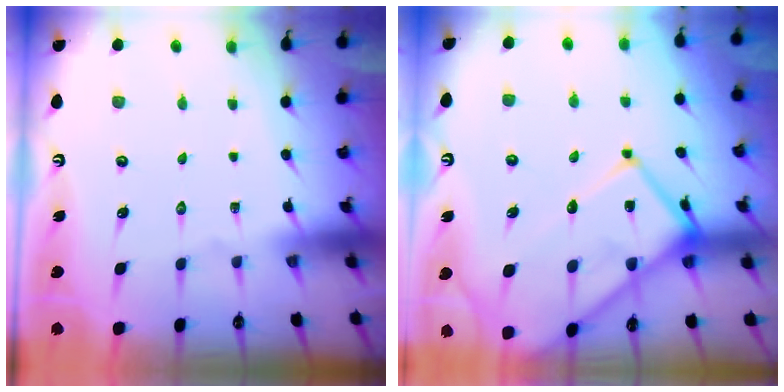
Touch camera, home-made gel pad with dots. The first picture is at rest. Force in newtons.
{"total": 18.2, "press": 18.1, "slide": 1.9}